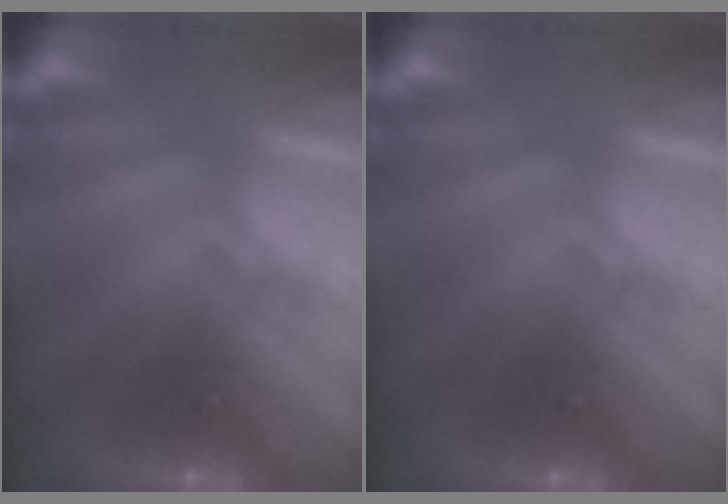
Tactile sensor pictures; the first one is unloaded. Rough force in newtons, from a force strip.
{"total": 0.0}